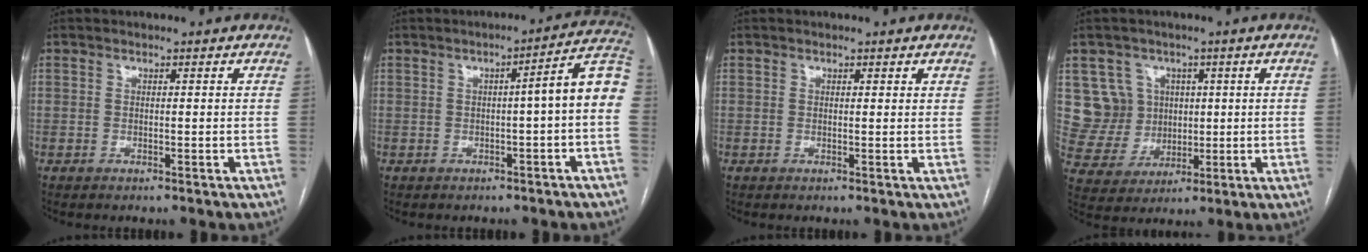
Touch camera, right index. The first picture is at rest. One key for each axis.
{"total": 7.7, "fx": -0.4, "fy": 0.1, "fz": 7.7, "tx": -0.090, "ty": 0.026, "tz": -0.012}
{"total": 0.8, "fx": 0.7, "fy": 0.2, "fz": 0.4, "tx": -0.005, "ty": 0.002, "tz": 0.006}
{"total": 8.4, "fx": 2.5, "fy": 7.9, "fz": 1.1, "tx": -0.032, "ty": 0.028, "tz": 0.060}